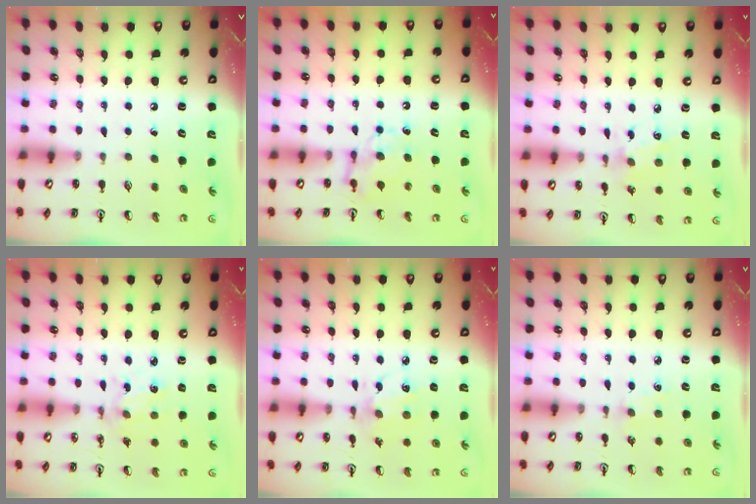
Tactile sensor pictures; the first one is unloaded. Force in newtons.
{"total": 6.4, "press": 6.4, "slide": 0.3}
{"total": 5.0, "press": 4.7, "slide": 1.6}
{"total": 2.2, "press": 2.2, "slide": 0.4}
{"total": 6.1, "press": 6.0, "slide": 0.4}
{"total": 1.7, "press": 1.7, "slide": 0.3}